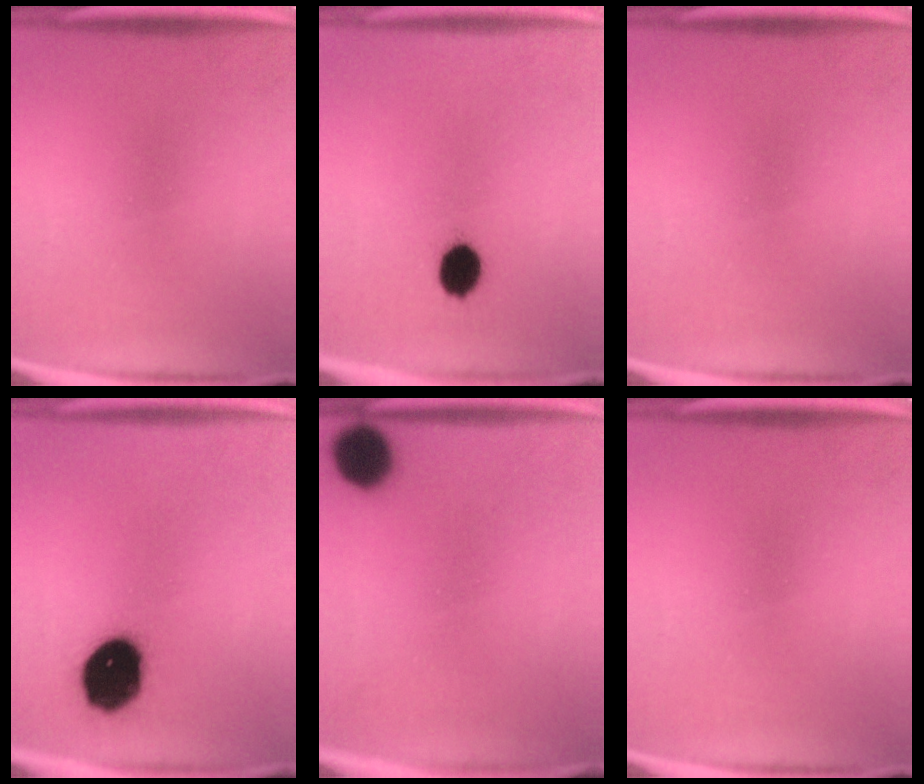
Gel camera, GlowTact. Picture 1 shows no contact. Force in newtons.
{"total": 5.7}
{"total": 0.0}
{"total": 15.4}
{"total": 4.1}
{"total": 0.0}